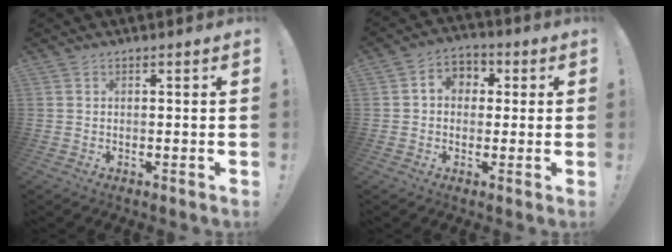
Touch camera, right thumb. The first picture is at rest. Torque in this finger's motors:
{"motor_torque": [0.59, 1.31, 0.63, -0.23, -0.01]}